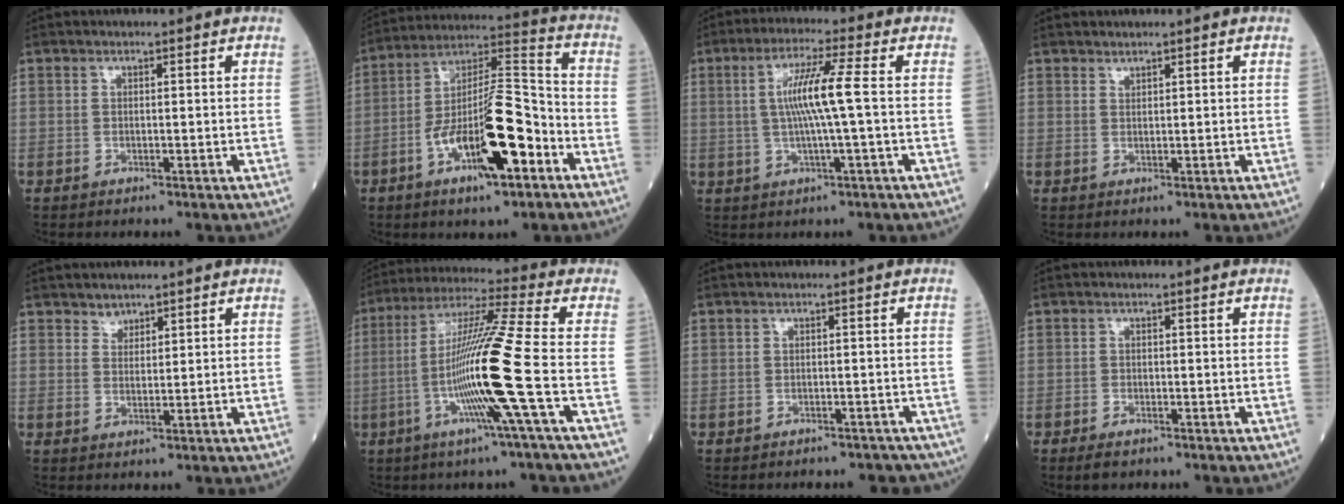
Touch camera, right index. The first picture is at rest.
{"total": 16.0, "force": [-6.2, 3.6, 14.4], "torque": [-0.260, 0.009, -0.099]}
{"total": 7.7, "force": [0.4, -0.7, 7.6], "torque": [-0.150, 0.004, 0.007]}
{"total": 0.6, "force": [0.6, 0.0, 0.1], "torque": [-0.008, -0.005, 0.012]}
{"total": 1.7, "force": [1.5, 0.8, 0.1], "torque": [0.001, -0.005, 0.024]}
{"total": 14.9, "force": [-3.6, -2.6, 14.2], "torque": [-0.272, -0.006, -0.076]}
{"total": 7.5, "force": [-6.5, 3.4, 1.5], "torque": [-0.018, 0.001, -0.062]}
{"total": 2.0, "force": [-1.5, 0.7, 1.1], "torque": [-0.029, -0.005, -0.022]}